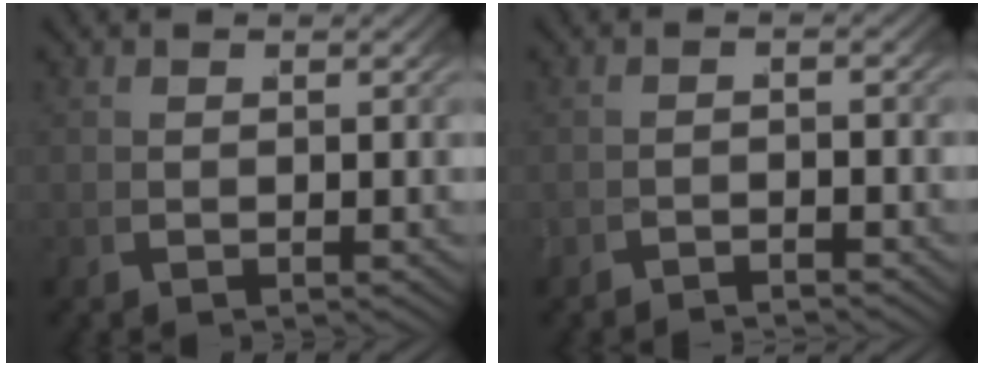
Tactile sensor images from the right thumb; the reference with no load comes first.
{"total": 1.7, "force": [-1.6, -0.6, -0.2], "torque": [0.013, -0.001, -0.030]}